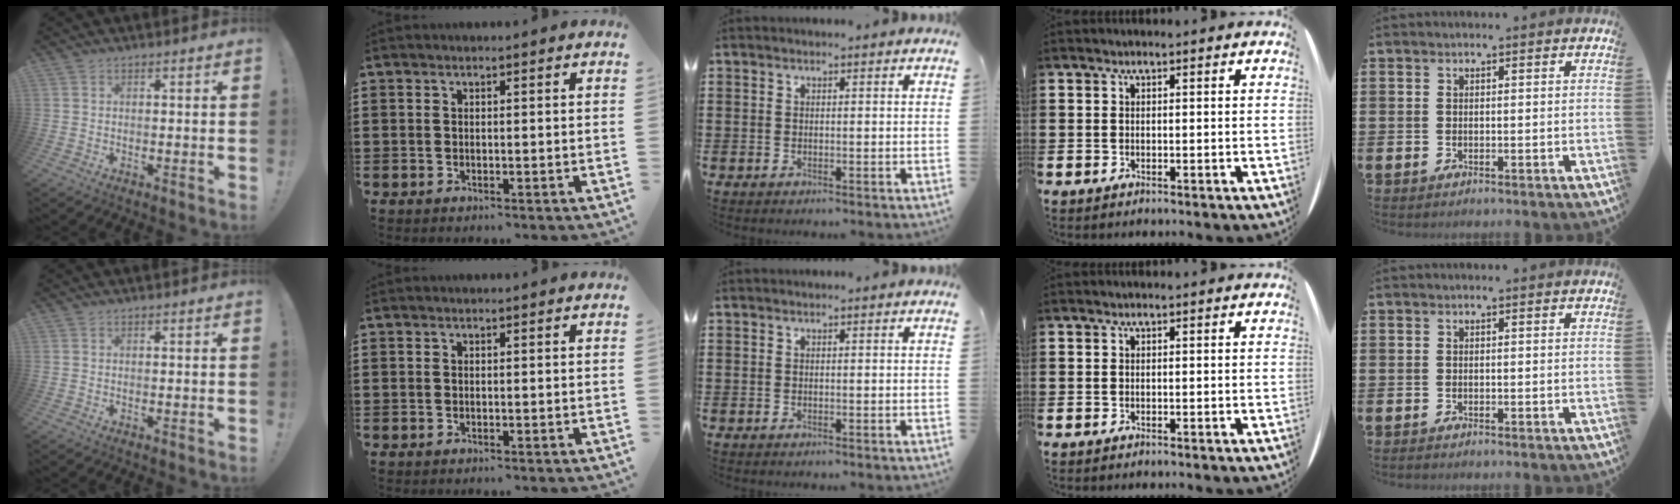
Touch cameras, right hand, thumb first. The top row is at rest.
{}